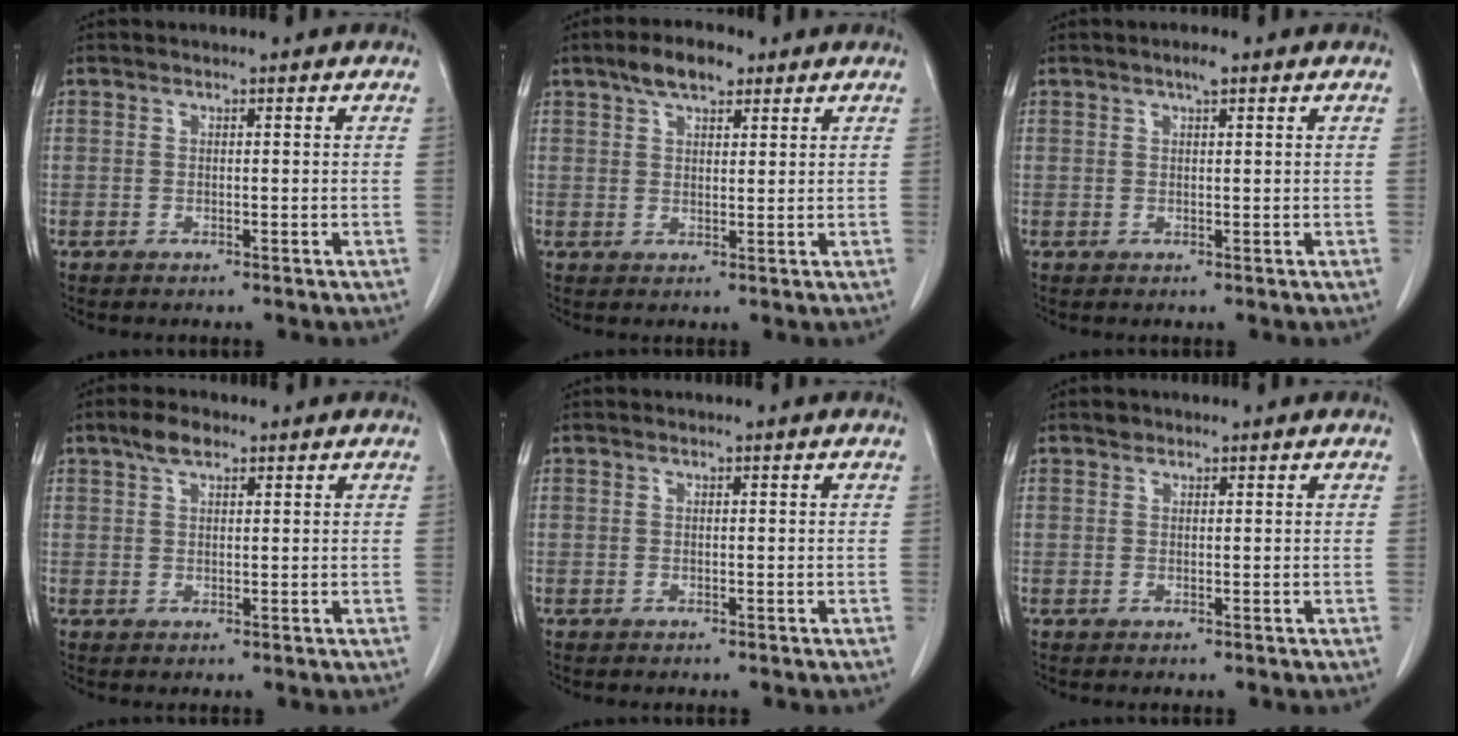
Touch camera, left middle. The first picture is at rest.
{"total": 5.5, "force": [3.6, 2.2, 3.5], "torque": [-0.065, 0.016, 0.062]}
{"total": 1.5, "force": [0.9, 0.2, 1.1], "torque": [-0.022, 0.003, 0.015]}
{"total": 3.1, "force": [2.0, 1.3, 1.9], "torque": [-0.041, 0.009, 0.038]}
{"total": 0.0}
{"total": 0.8, "force": [0.6, 0.5, 0.1], "torque": [-0.002, 0.002, 0.008]}